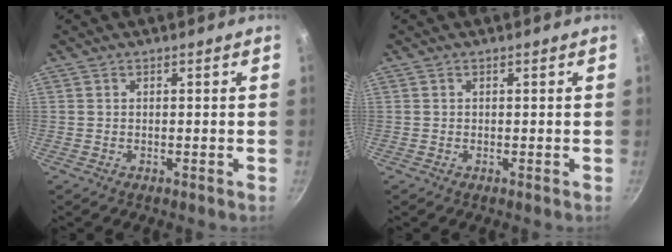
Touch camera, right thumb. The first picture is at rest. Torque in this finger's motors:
{"motor_torque": [0.13, -0.25, -0.03, 0.07, 0.05]}